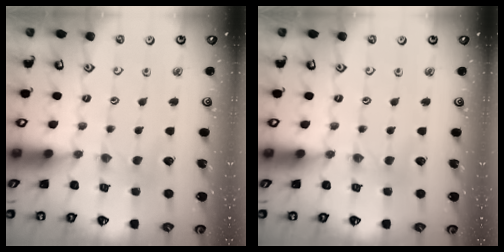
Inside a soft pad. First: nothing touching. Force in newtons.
{"total": 0.7, "press": 0.7, "slide": 0.2}